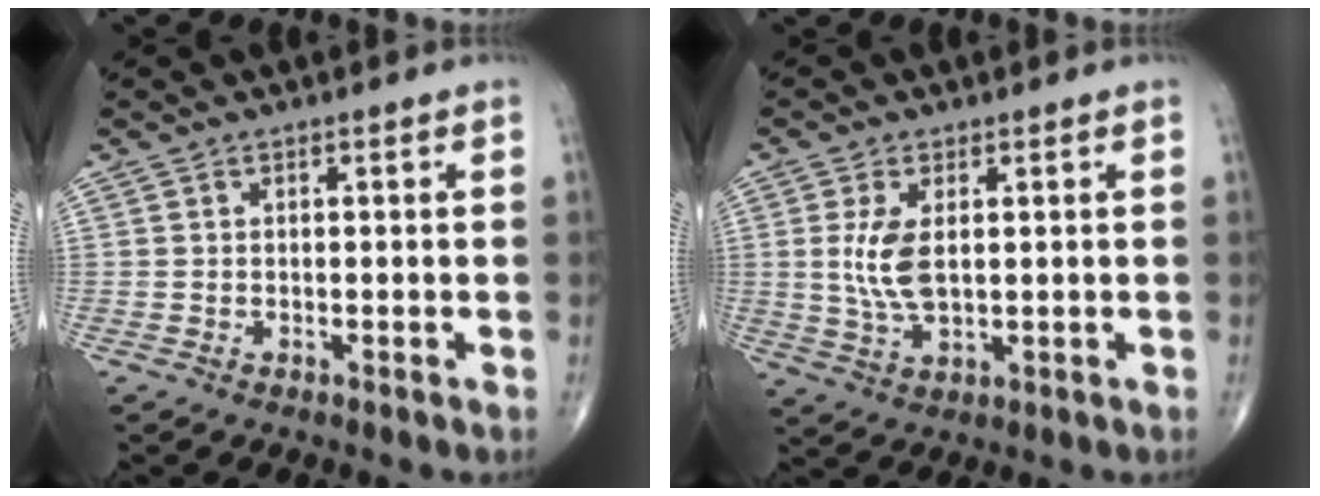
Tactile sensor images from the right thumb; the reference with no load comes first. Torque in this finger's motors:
{"motor_torque": [-0.83, 0.68, 0.90, 0.27, 0.05]}